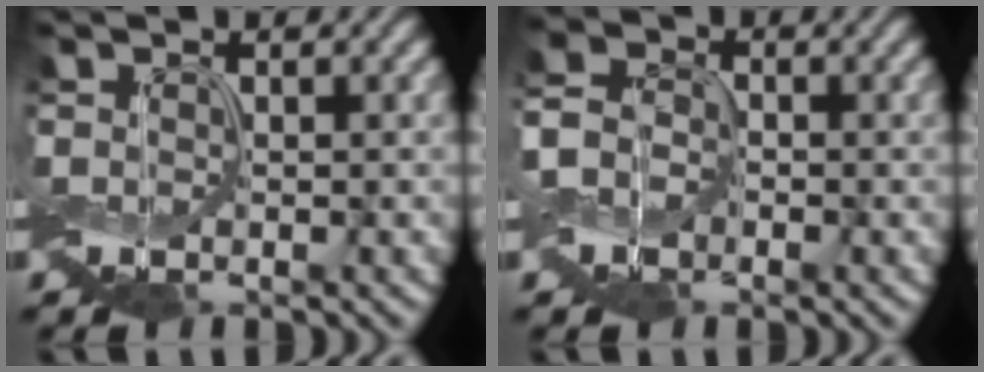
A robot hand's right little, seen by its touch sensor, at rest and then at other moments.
{"total": 3.8, "force": [-1.3, 3.0, 1.9], "torque": [-0.054, 0.004, -0.033]}